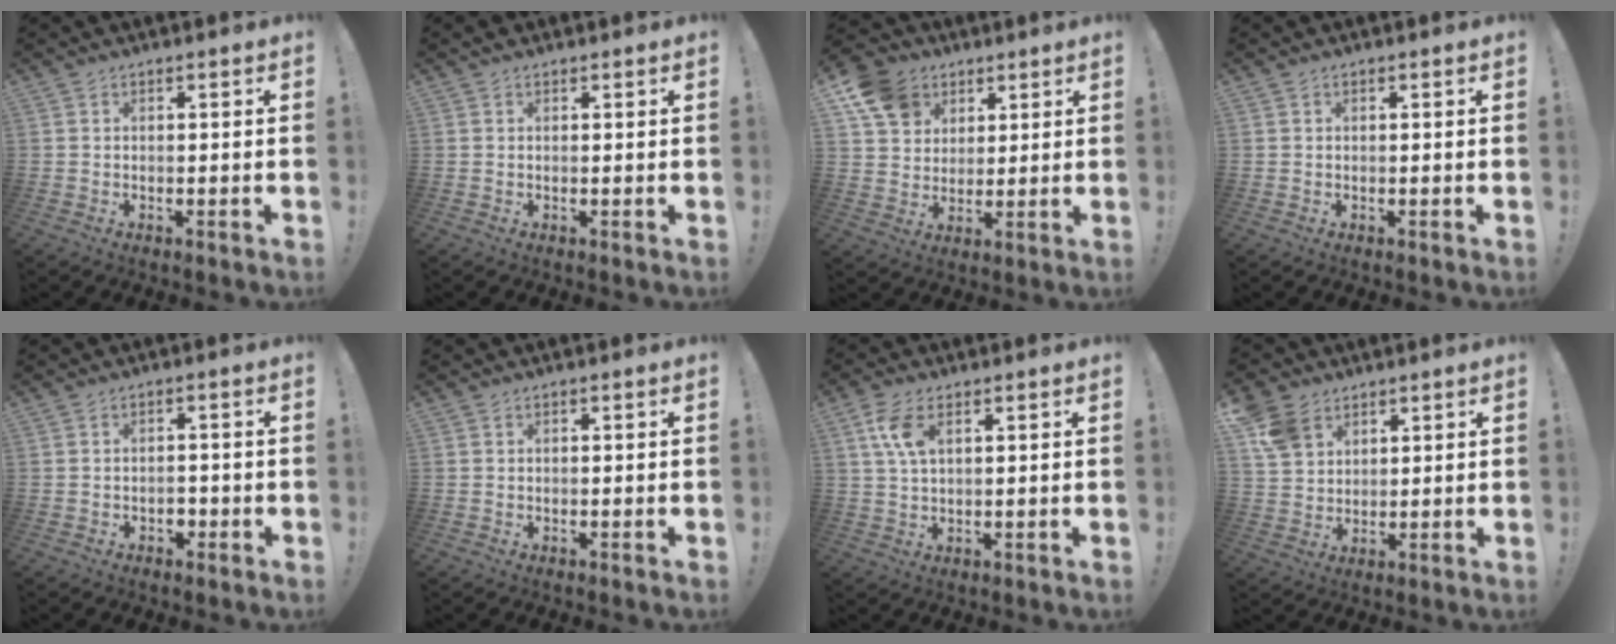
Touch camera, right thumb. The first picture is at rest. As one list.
[{"total": 0.9, "force": [0.9, 0.2, 0.1], "torque": [0.012, -0.006, 0.014]}, {"total": 12.1, "force": [5.8, 9.6, 4.6], "torque": [-0.071, -0.030, 0.117]}, {"total": 0.0}, {"total": 2.5, "force": [-1.0, 1.9, 1.2], "torque": [-0.003, -0.008, -0.022]}, {"total": 0.0}, {"total": 7.2, "force": [2.9, 3.6, 5.6], "torque": [-0.110, -0.002, 0.052]}, {"total": 8.8, "force": [5.1, 6.3, 3.5], "torque": [-0.056, -0.021, 0.104]}]